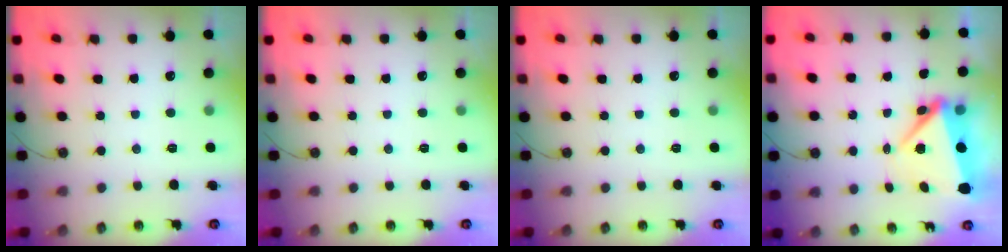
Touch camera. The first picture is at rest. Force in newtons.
{"total": 0.0}
{"total": 0.0}
{"total": 7.3, "press": 7.3, "slide": 1.2}